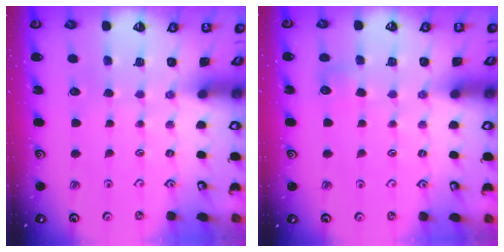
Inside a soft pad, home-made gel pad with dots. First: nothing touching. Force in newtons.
{"total": 5.2, "press": 5.2, "slide": 0.6}